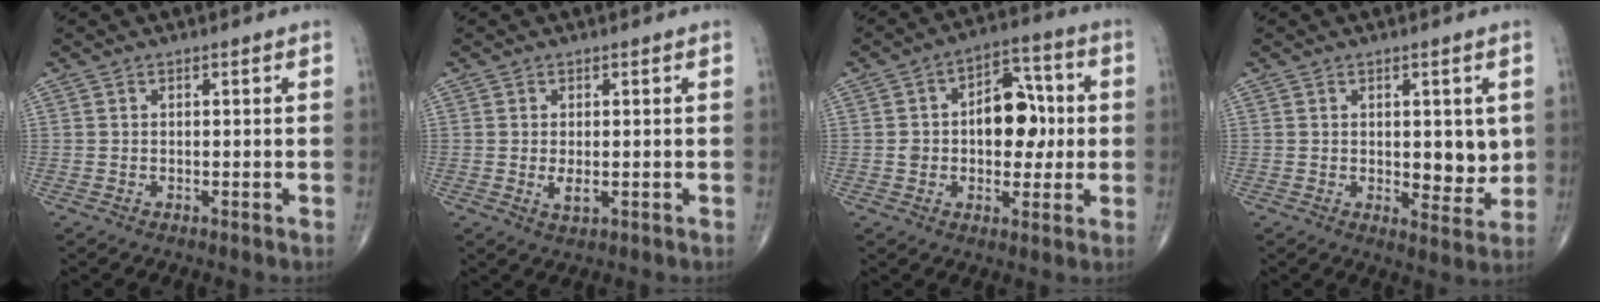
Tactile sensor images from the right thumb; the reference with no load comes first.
{"total": 2.2, "force": [-0.3, 1.0, 1.9], "torque": [-0.038, -0.007, -0.004]}
{"total": 12.5, "force": [0.6, 8.0, 9.5], "torque": [-0.091, 0.025, 0.008]}
{"total": 6.9, "force": [0.7, 3.5, 5.8], "torque": [-0.051, -0.018, 0.015]}